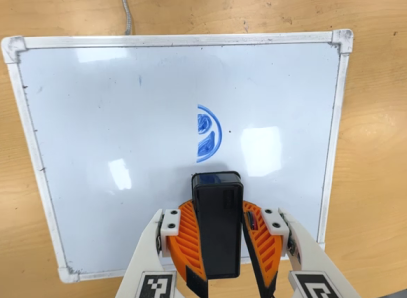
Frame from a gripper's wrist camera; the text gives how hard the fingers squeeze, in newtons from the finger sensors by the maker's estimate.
{"total": 10.7, "left": 10.2, "right": 11.2}